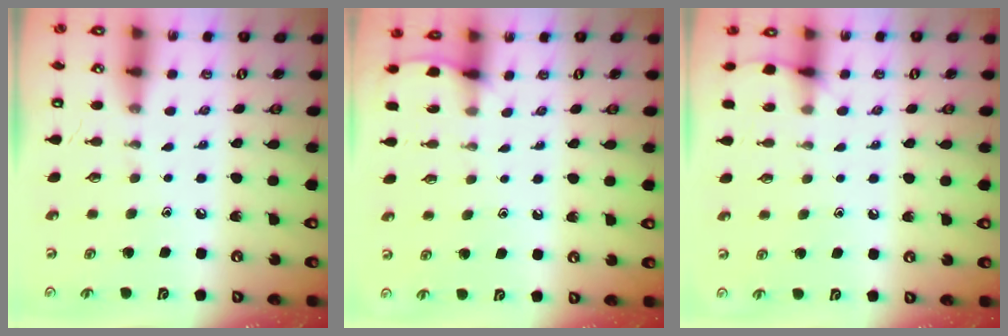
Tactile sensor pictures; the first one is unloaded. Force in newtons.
{"total": 3.7, "press": 3.7, "slide": 0.4}
{"total": 6.3, "press": 6.3, "slide": 0.8}